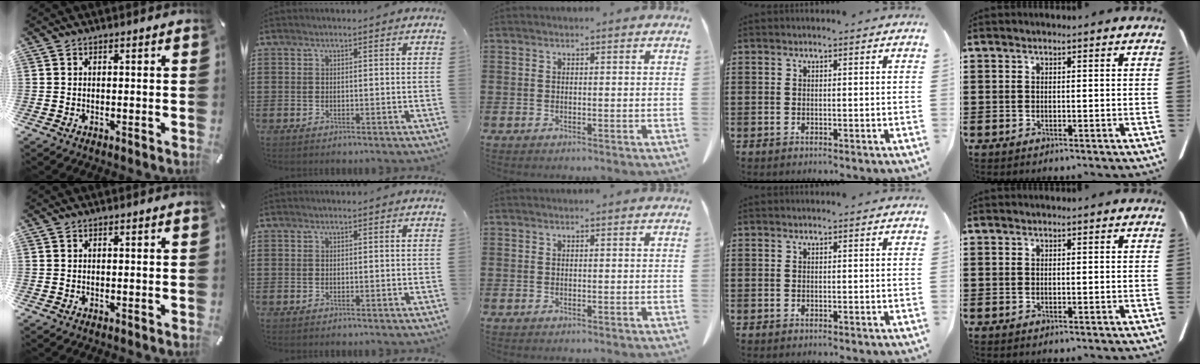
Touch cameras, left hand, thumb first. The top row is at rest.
{}